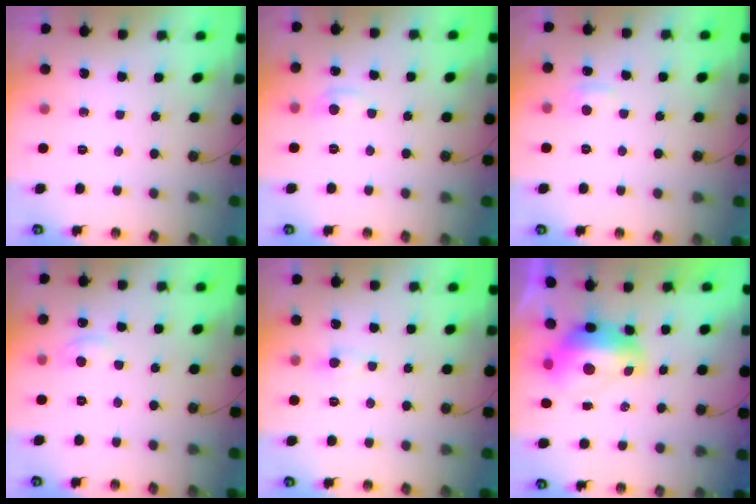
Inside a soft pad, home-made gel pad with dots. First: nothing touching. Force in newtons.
{"total": 1.0, "press": 0.8, "slide": 0.6}
{"total": 1.0, "press": 0.7, "slide": 0.7}
{"total": 1.4, "press": 1.3, "slide": 0.7}
{"total": 1.6, "press": 1.5, "slide": 0.6}
{"total": 2.9, "press": 2.8, "slide": 0.7}